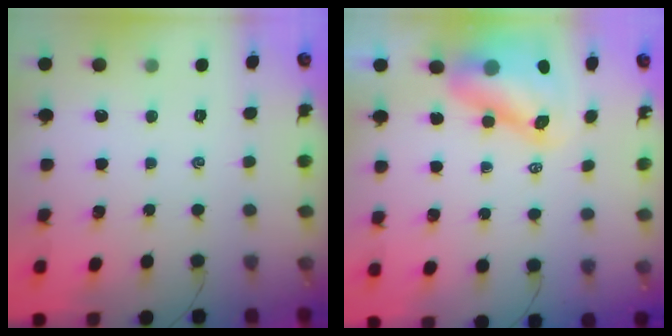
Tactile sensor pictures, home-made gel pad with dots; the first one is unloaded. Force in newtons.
{"total": 10.4, "press": 10.0, "slide": 3.1}